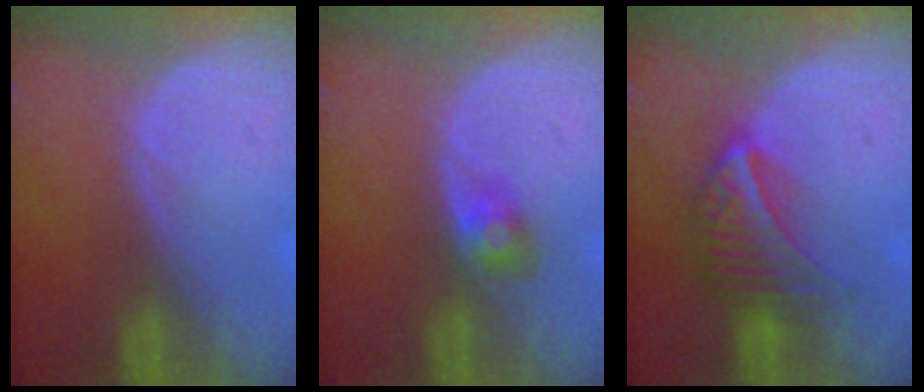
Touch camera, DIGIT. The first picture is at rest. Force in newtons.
{"total": 2.7, "press": 2.7, "slide": 0.3}
{"total": 7.1, "press": 6.2, "slide": 3.4}